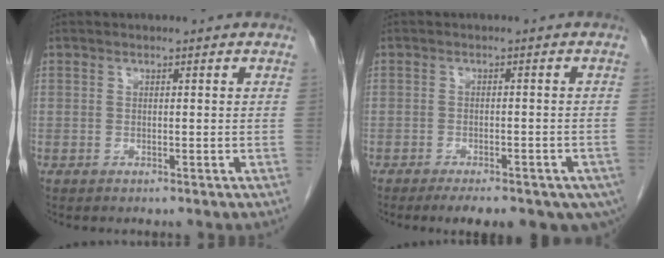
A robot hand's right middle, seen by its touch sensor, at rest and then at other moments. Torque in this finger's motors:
{"motor_torque": [1.14, -1.00, 0.20, 0.05]}